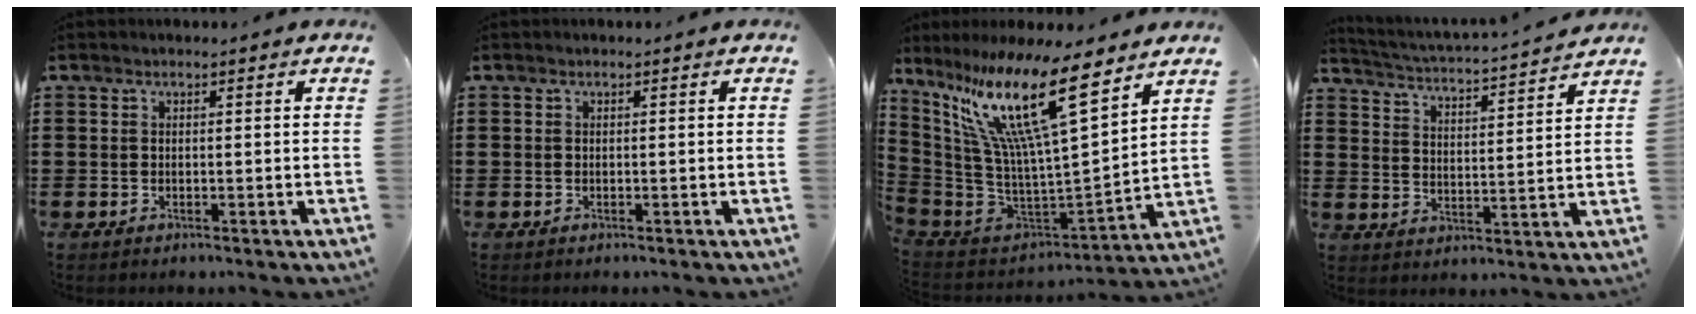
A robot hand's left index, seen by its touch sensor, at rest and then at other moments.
{"total": 0.0}
{"total": 18.3, "force": [10.4, 2.9, 14.7], "torque": [-0.334, -0.071, 0.163]}
{"total": 3.2, "force": [3.1, -0.5, 0.8], "torque": [-0.036, -0.033, 0.044]}